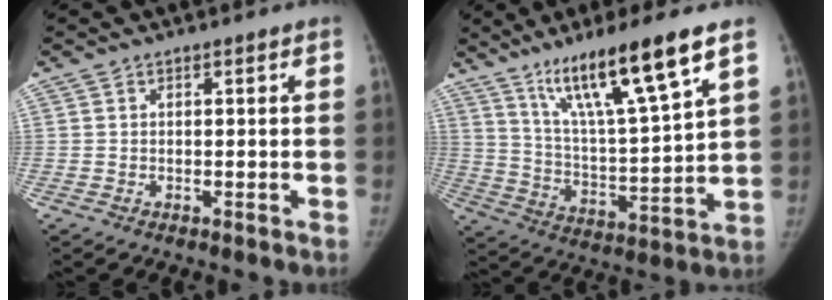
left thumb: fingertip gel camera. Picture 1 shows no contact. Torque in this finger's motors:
{"motor_torque": [0.73, -0.23, 1.49, -1.23, 0.40]}